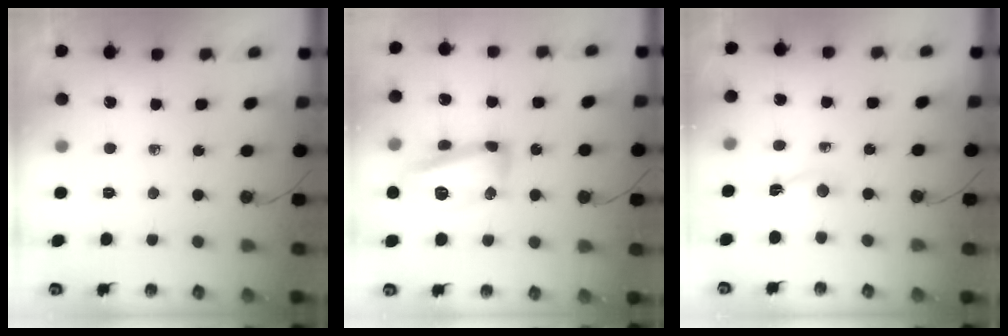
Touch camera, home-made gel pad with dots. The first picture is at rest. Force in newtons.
{"total": 14.0, "press": 13.9, "slide": 1.1}
{"total": 1.8, "press": 1.8, "slide": 0.3}